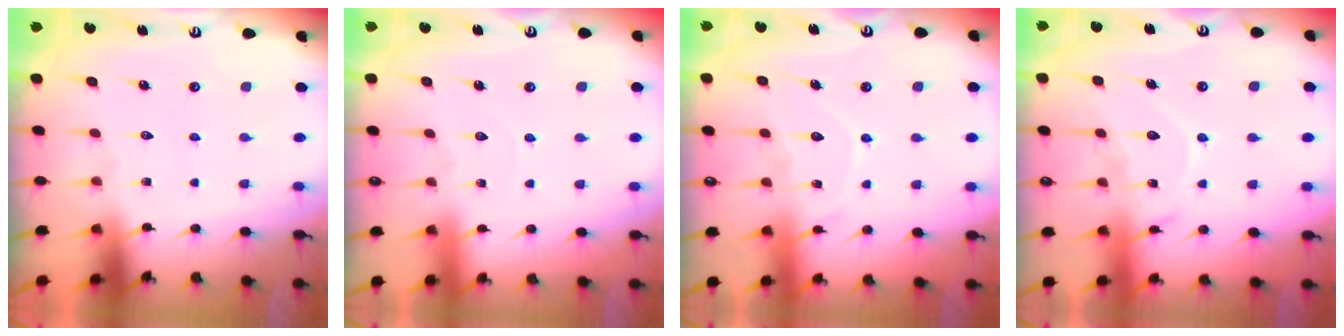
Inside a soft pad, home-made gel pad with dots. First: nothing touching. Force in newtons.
{"total": 2.9, "press": 2.9, "slide": 0.2}
{"total": 8.0, "press": 8.0, "slide": 0.8}
{"total": 11.7, "press": 11.6, "slide": 0.9}